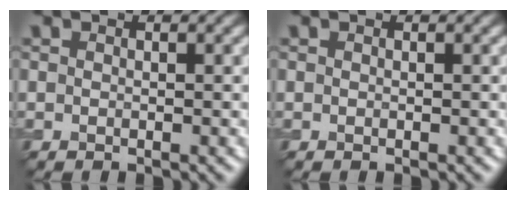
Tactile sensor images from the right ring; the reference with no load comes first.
{"total": 0.0}